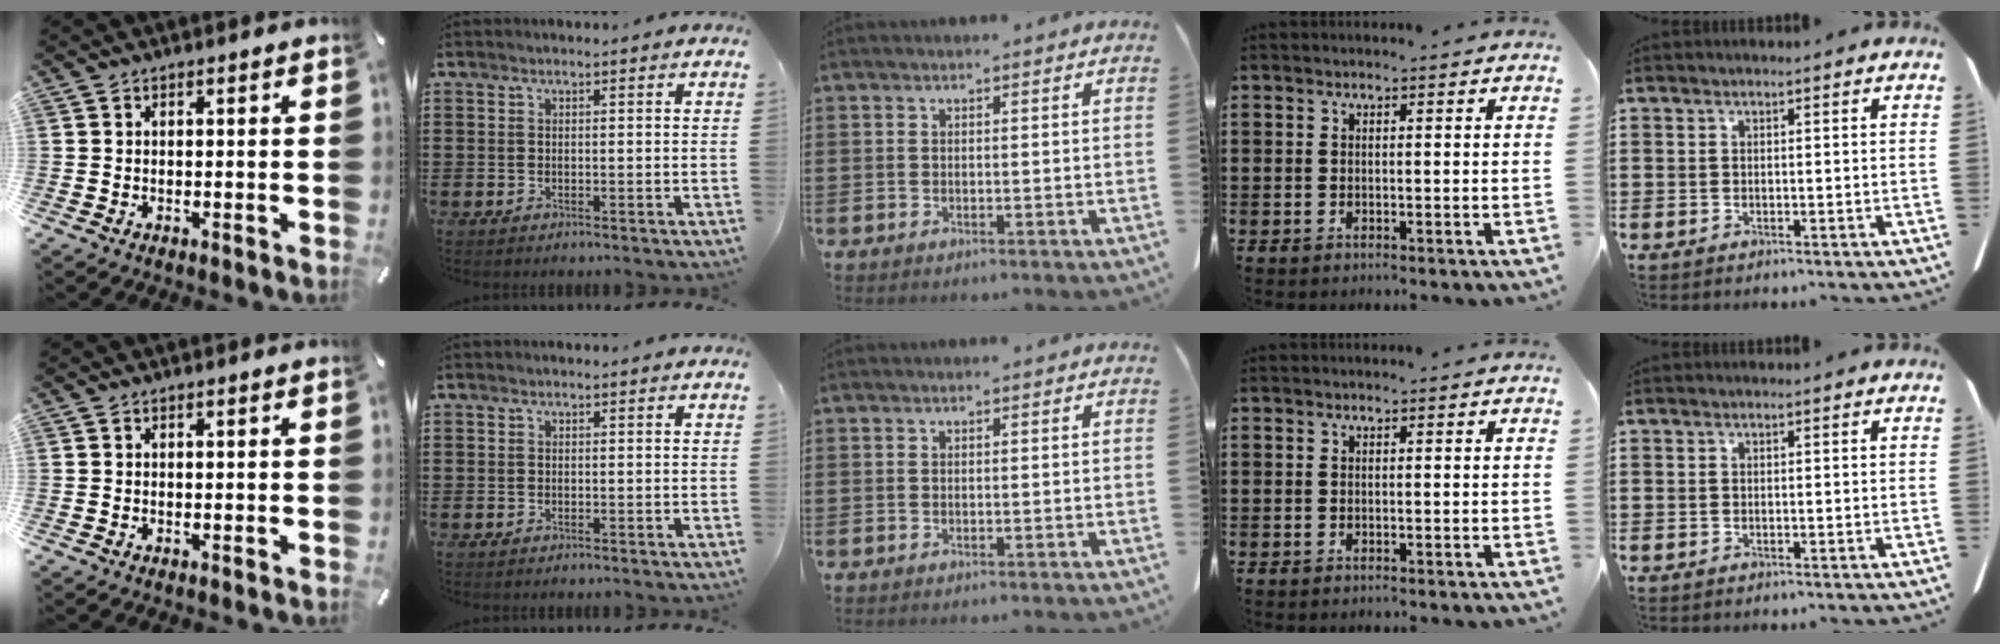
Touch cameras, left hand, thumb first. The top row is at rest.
{}